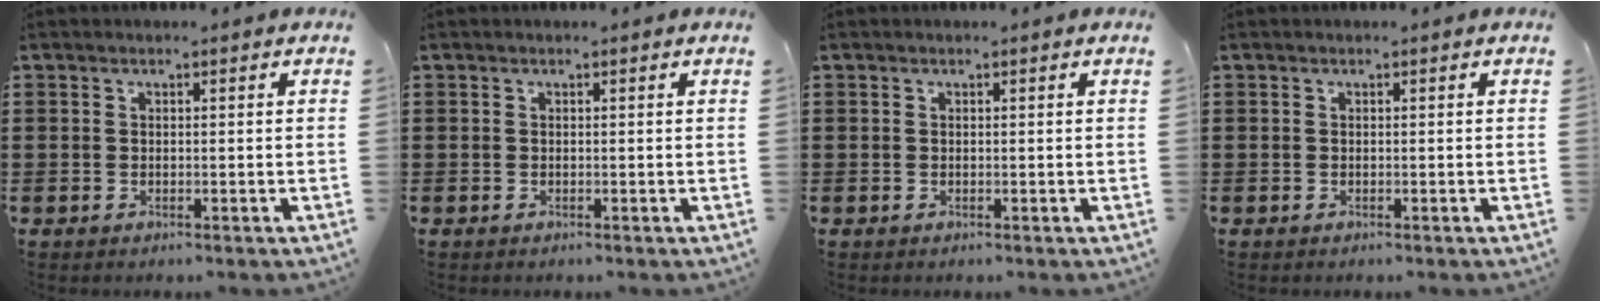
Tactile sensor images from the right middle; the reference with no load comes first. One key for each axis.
{"total": 0.0}
{"total": 0.0}
{"total": 0.0}